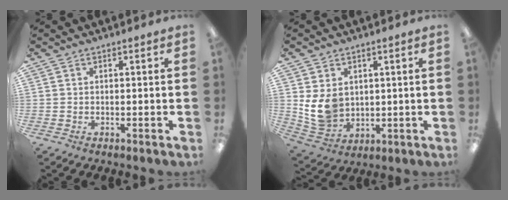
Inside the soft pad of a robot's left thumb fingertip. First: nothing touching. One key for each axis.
{"total": 9.4, "fx": 1.8, "fy": 7.7, "fz": 5.0, "tx": -0.120, "ty": -0.006, "tz": 0.038}